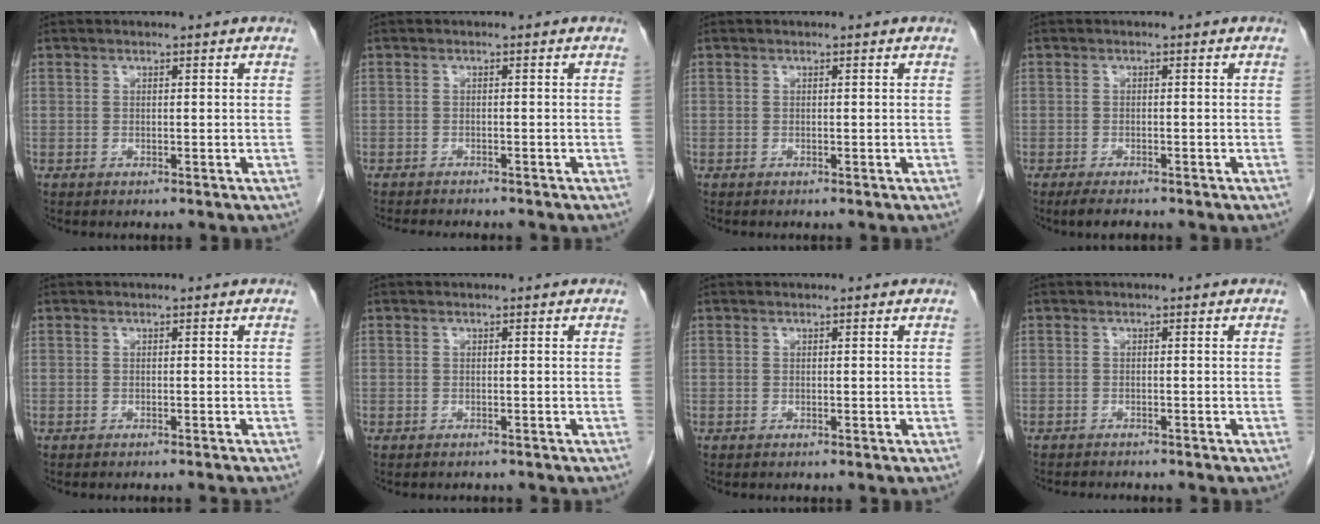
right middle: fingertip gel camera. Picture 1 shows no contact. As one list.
[{"total": 5.7, "force": [-5.2, 1.0, 2.1], "torque": [-0.025, -0.009, -0.075]}, {"total": 0.0}, {"total": 2.7, "force": [-2.2, 0.6, 1.5], "torque": [-0.028, -0.007, -0.034]}, {"total": 2.4, "force": [-2.3, -0.5, 0.8], "torque": [-0.007, 0.001, -0.028]}, {"total": 1.5, "force": [-1.4, 0.4, 0.2], "torque": [-0.006, -0.003, -0.017]}, {"total": 0.0}, {"total": 3.7, "force": [-3.5, 0.5, 1.2], "torque": [-0.015, -0.008, -0.049]}]